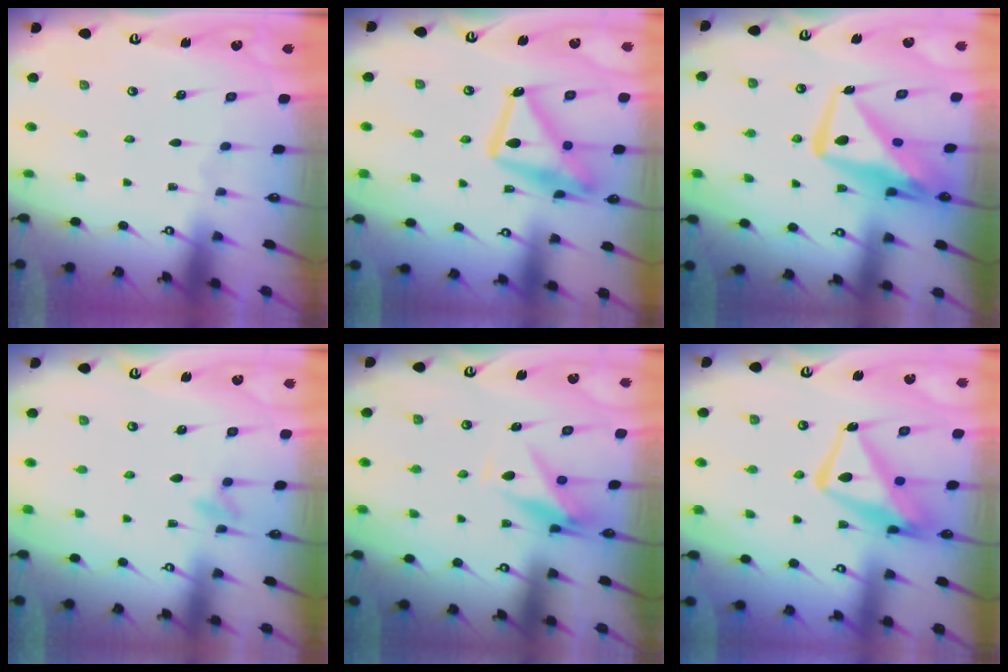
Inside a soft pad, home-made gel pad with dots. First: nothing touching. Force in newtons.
{"total": 18.4, "press": 18.3, "slide": 1.4}
{"total": 12.9, "press": 12.8, "slide": 1.5}
{"total": 5.5, "press": 5.5, "slide": 1.0}
{"total": 9.2, "press": 9.1, "slide": 1.6}
{"total": 12.9, "press": 12.8, "slide": 1.2}